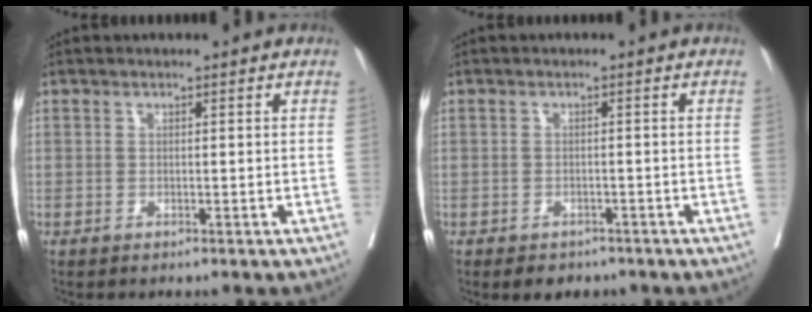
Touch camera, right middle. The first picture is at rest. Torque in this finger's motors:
{"motor_torque": [0.30, -0.18, 0.00, 0.02]}